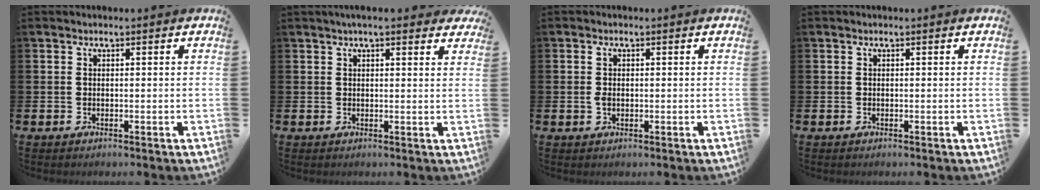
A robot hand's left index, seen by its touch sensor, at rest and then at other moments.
{"total": 2.7, "force": [2.4, 0.4, 1.1], "torque": [-0.022, -0.005, 0.042]}
{"total": 1.6, "force": [0.1, 1.1, 1.2], "torque": [-0.024, 0.008, -0.001]}
{"total": 0.0}